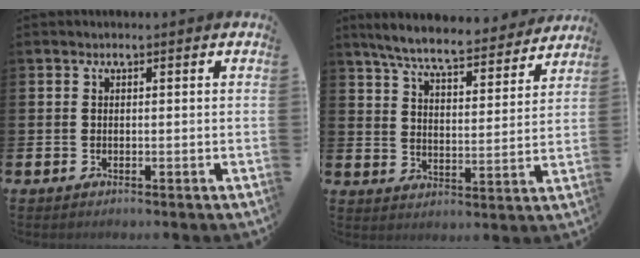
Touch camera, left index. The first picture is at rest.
{"total": 7.5, "force": [6.9, 0.9, 2.7], "torque": [-0.076, -0.045, 0.118]}